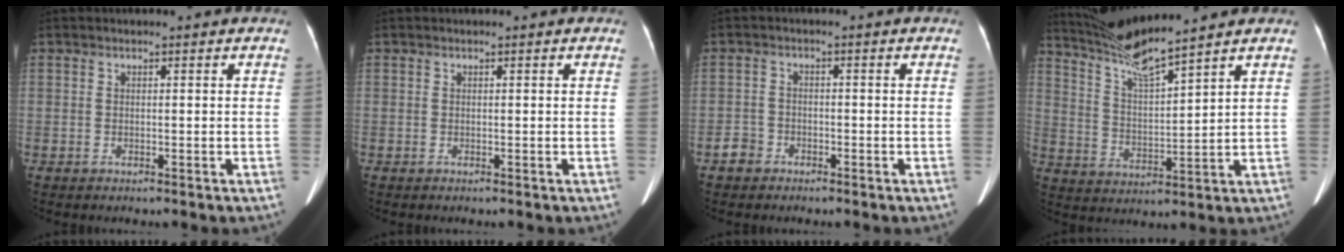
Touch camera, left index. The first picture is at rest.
{"total": 0.0}
{"total": 2.4, "force": [-1.7, 1.7, 0.3], "torque": [-0.013, 0.005, -0.034]}
{"total": 9.1, "force": [8.1, -2.0, 3.5], "torque": [-0.077, -0.006, 0.160]}